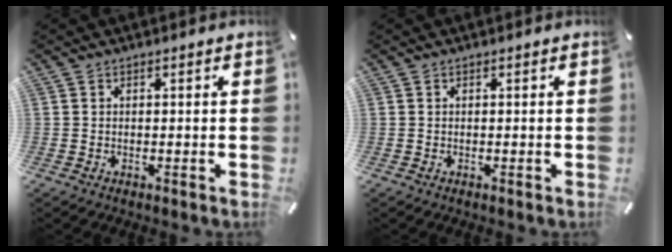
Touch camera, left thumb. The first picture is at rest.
{"total": 0.0}